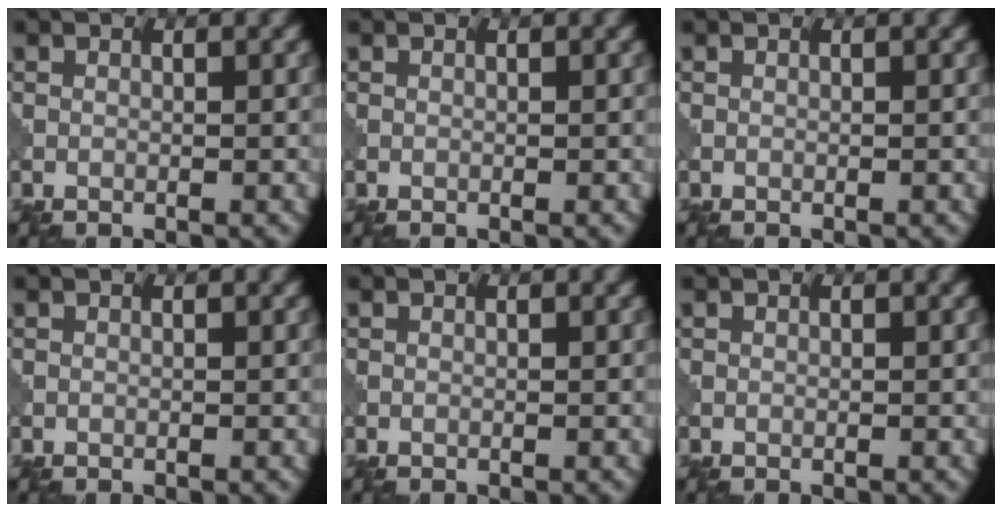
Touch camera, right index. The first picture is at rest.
{"total": 0.0}
{"total": 0.0}
{"total": 0.0}
{"total": 0.0}
{"total": 0.0}